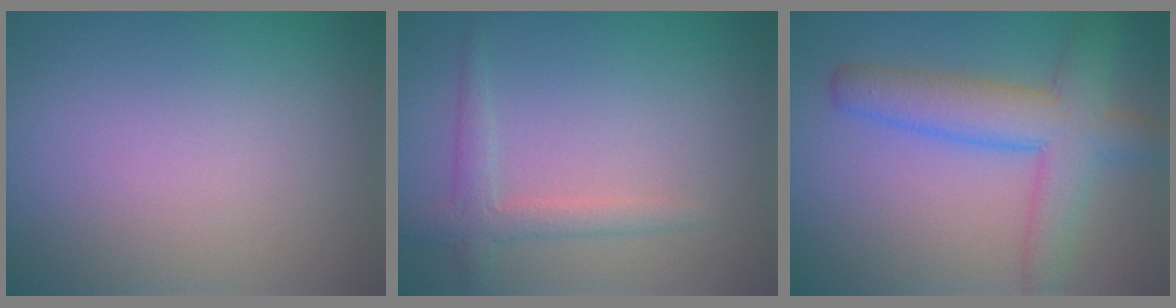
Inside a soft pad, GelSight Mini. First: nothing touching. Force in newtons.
{"total": 2.3, "press": 2.2, "slide": 0.1}
{"total": 5.8, "press": 5.8, "slide": 0.3}